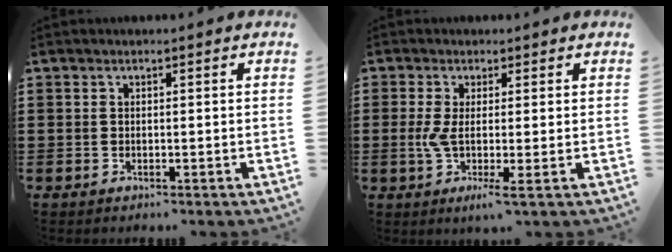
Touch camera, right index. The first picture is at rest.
{"total": 4.1, "force": [-0.5, 0.5, 4.0], "torque": [-0.099, -0.014, -0.015]}